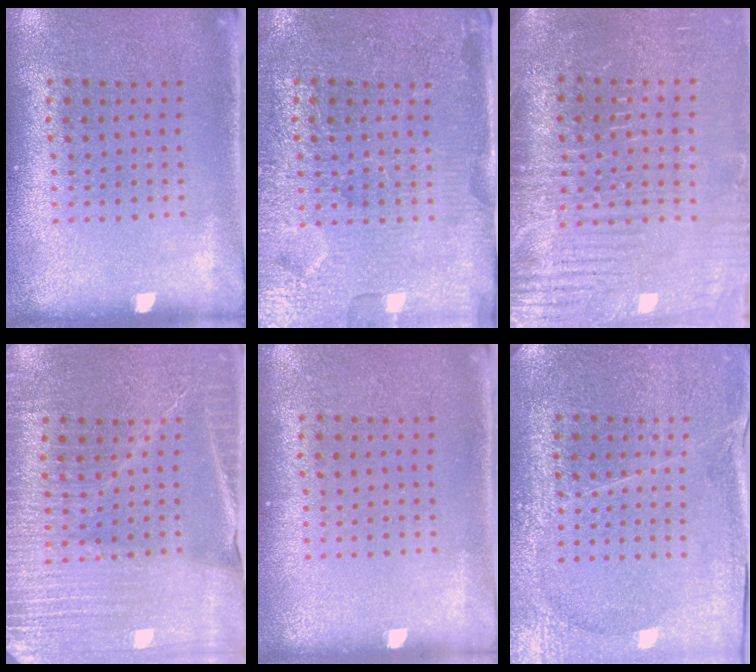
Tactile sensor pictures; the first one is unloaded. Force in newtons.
{"total": 4.1, "press": 4.0, "slide": 1.1}
{"total": 4.1, "press": 3.8, "slide": 1.4}
{"total": 3.9, "press": 3.7, "slide": 1.2}
{"total": 0.0}
{"total": 3.8, "press": 3.5, "slide": 1.5}